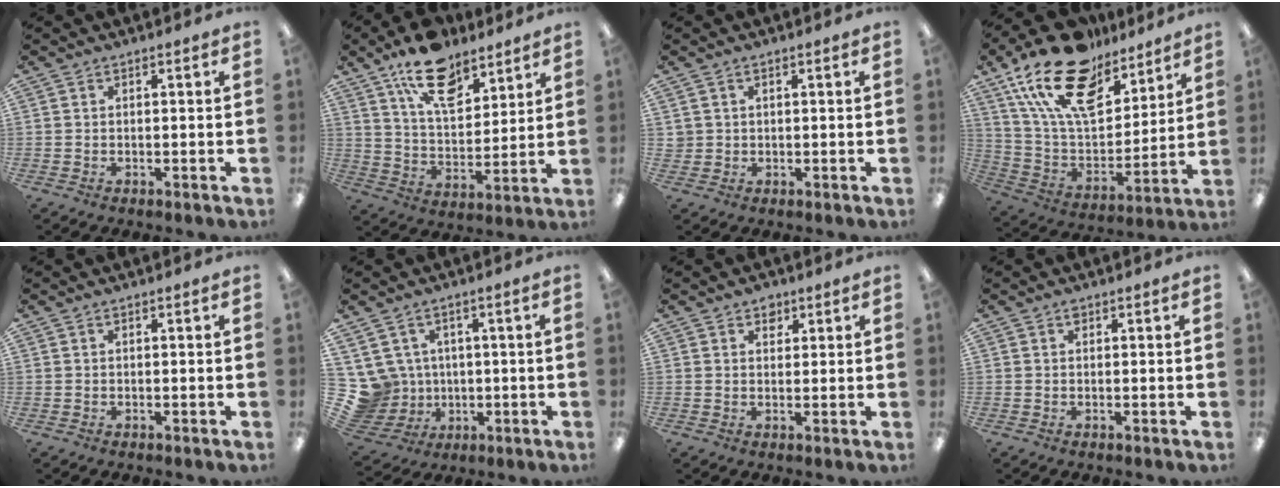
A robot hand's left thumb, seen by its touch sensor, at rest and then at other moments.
{"total": 15.0, "force": [10.1, 7.5, 8.1], "torque": [-0.129, -0.046, 0.181]}
{"total": 1.6, "force": [0.6, 1.5, 0.3], "torque": [-0.009, 0.003, 0.010]}
{"total": 22.6, "force": [15.1, 11.3, 12.4], "torque": [-0.240, -0.087, 0.272]}
{"total": 0.0}
{"total": 9.7, "force": [0.9, 9.4, 2.5], "torque": [-0.105, -0.006, 0.027]}
{"total": 2.6, "force": [1.7, 1.8, 0.8], "torque": [0.006, -0.007, 0.027]}
{"total": 0.8, "force": [0.5, 0.5, 0.4], "torque": [-0.001, 0.000, 0.006]}